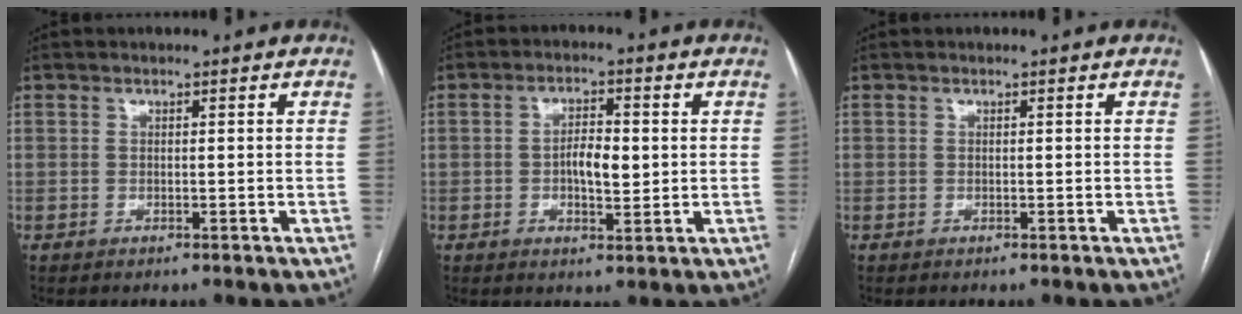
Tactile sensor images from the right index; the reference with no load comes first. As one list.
[{"total": 5.2, "force": [0.0, 2.1, 4.7], "torque": [-0.083, 0.004, 0.002]}, {"total": 0.0}]